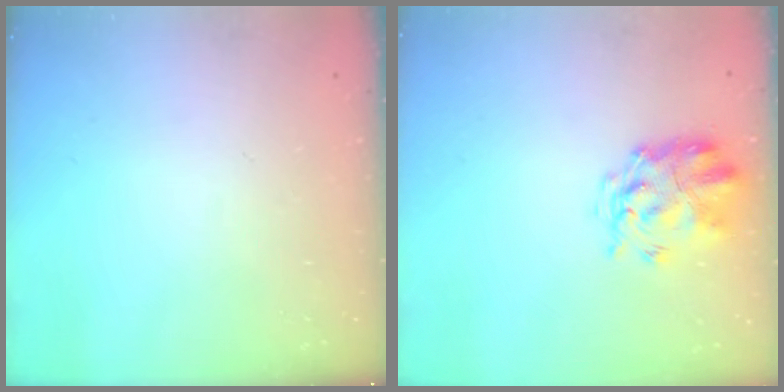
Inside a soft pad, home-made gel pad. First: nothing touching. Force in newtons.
{"total": 3.6, "press": 3.3, "slide": 1.5}